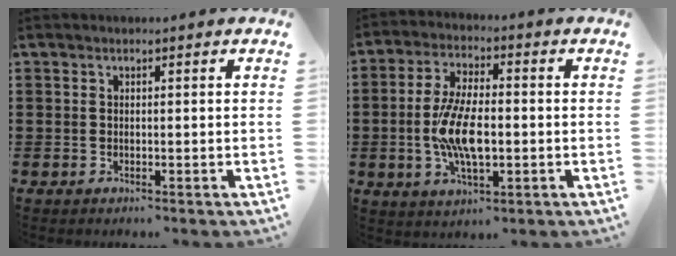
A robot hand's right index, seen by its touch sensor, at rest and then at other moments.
{"total": 9.3, "force": [-1.4, 3.9, 8.3], "torque": [-0.183, -0.004, -0.030]}